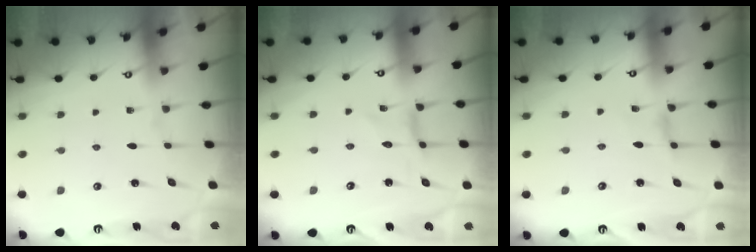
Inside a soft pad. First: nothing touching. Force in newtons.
{"total": 0.0}
{"total": 1.9, "press": 1.8, "slide": 0.5}